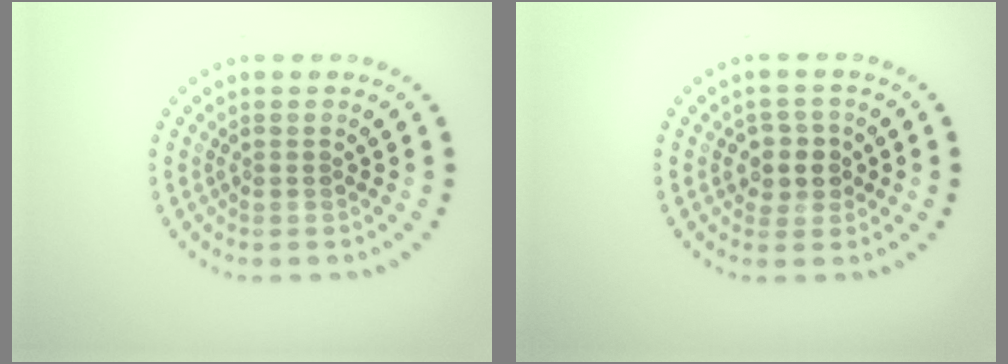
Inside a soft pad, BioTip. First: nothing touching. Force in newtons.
{"total": 2.5, "press": 2.2, "slide": 1.1}